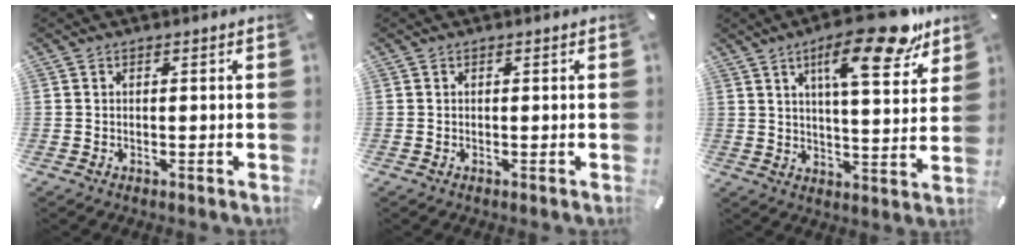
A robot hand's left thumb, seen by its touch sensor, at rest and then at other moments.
{"total": 0.0}
{"total": 18.4, "force": [11.1, 5.7, 13.5], "torque": [-0.196, -0.052, 0.169]}